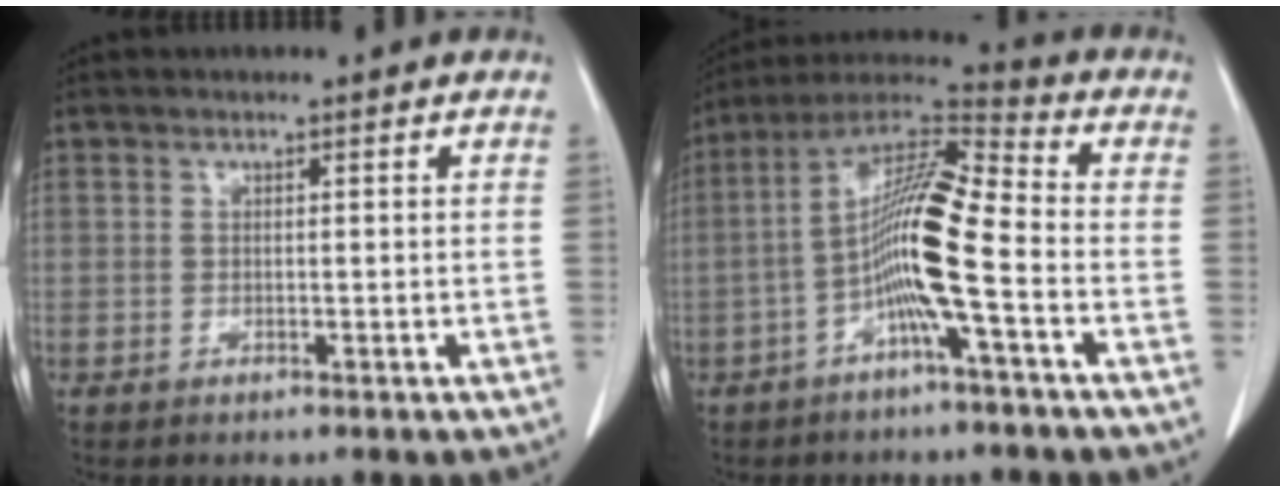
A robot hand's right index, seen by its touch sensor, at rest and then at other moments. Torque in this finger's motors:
{"motor_torque": [2.14, 0.00, 0.40, 0.19]}